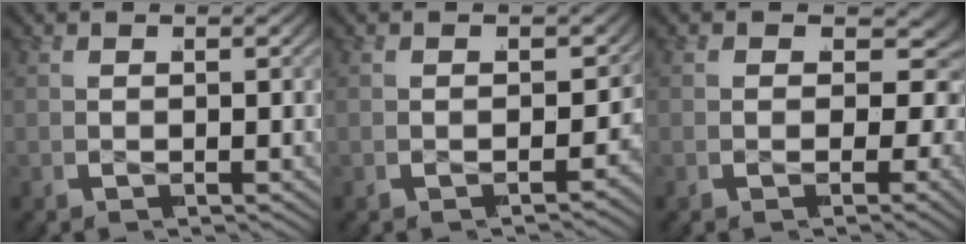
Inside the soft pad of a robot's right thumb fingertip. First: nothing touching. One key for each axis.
{"total": 6.0, "fx": -0.3, "fy": 4.2, "fz": 4.2, "tx": -0.055, "ty": -0.014, "tz": 0.000}
{"total": 8.5, "fx": -1.0, "fy": 5.7, "fz": 6.2, "tx": -0.095, "ty": -0.019, "tz": -0.005}